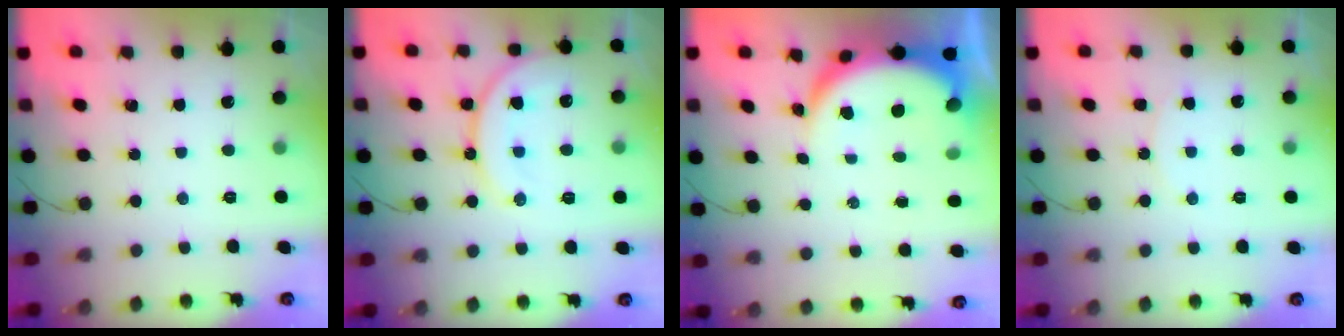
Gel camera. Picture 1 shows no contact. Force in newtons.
{"total": 14.5, "press": 14.4, "slide": 1.8}
{"total": 7.7, "press": 7.7, "slide": 0.7}
{"total": 5.9, "press": 5.9, "slide": 0.7}